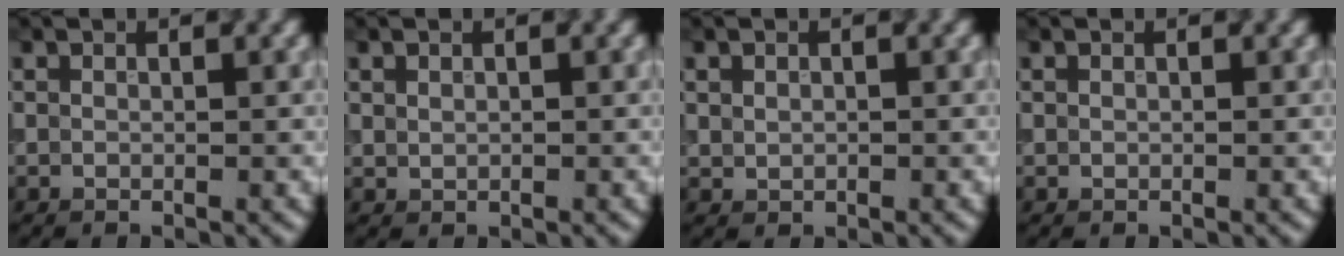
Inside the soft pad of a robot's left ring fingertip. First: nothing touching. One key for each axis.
{"total": 0.6, "fx": 0.2, "fy": 0.5, "fz": 0.3, "tx": -0.003, "ty": -0.002, "tz": 0.006}
{"total": 0.9, "fx": 0.2, "fy": 0.8, "fz": 0.4, "tx": -0.005, "ty": -0.002, "tz": 0.006}
{"total": 0.0}